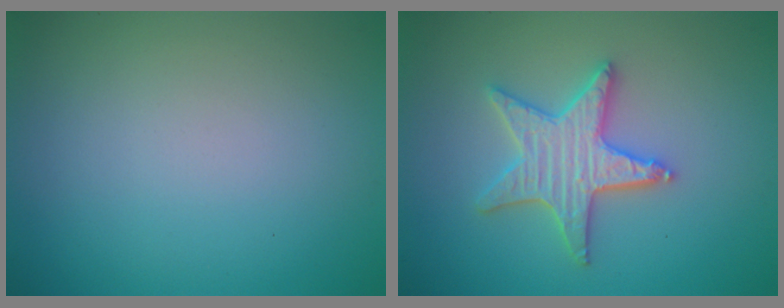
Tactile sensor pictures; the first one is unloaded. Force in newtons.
{"total": 4.7, "press": 4.6, "slide": 0.8}